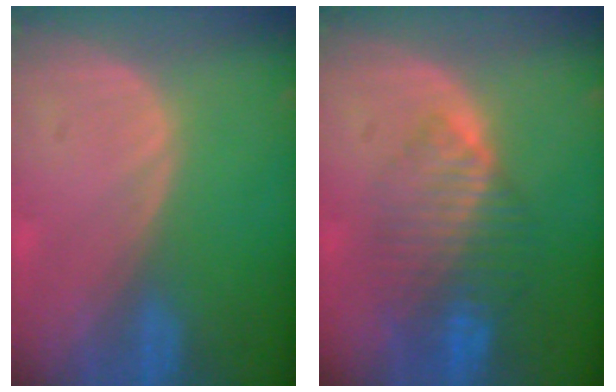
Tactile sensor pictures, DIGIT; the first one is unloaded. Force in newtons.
{"total": 8.4, "press": 7.3, "slide": 4.1}